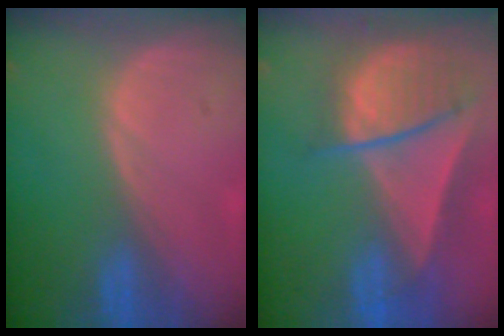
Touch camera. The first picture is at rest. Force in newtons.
{"total": 9.1, "press": 7.9, "slide": 4.5}